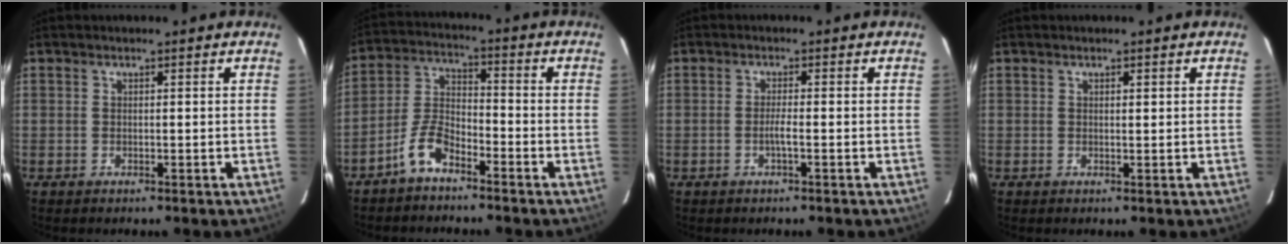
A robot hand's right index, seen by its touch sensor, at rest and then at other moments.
{"total": 6.3, "force": [-4.6, 2.4, 3.7], "torque": [-0.088, 0.007, -0.094]}
{"total": 1.8, "force": [-0.6, -0.1, 1.7], "torque": [-0.035, 0.000, -0.012]}
{"total": 0.6, "force": [0.3, 0.1, 0.5], "torque": [-0.010, -0.001, 0.005]}